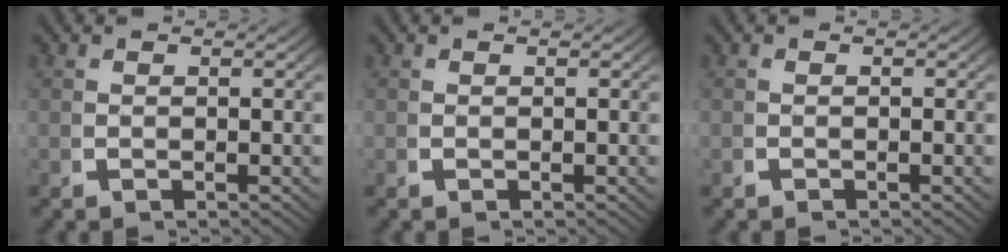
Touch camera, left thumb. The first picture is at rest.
{"total": 0.0}
{"total": 0.0}